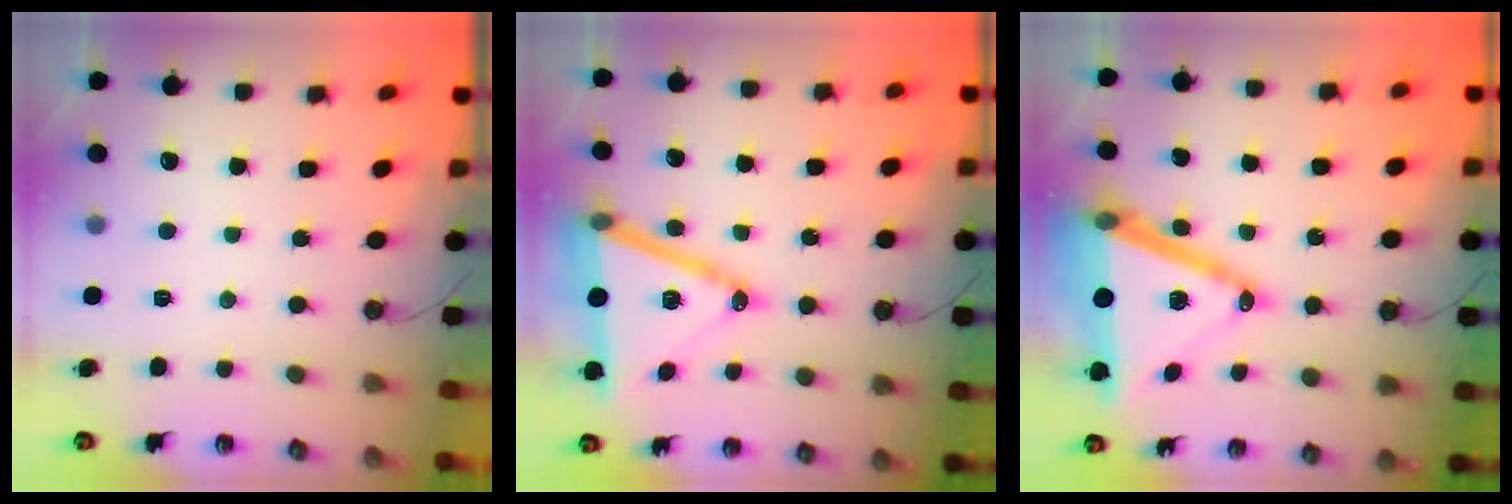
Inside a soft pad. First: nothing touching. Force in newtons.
{"total": 19.9, "press": 19.5, "slide": 3.8}
{"total": 22.0, "press": 21.7, "slide": 3.7}